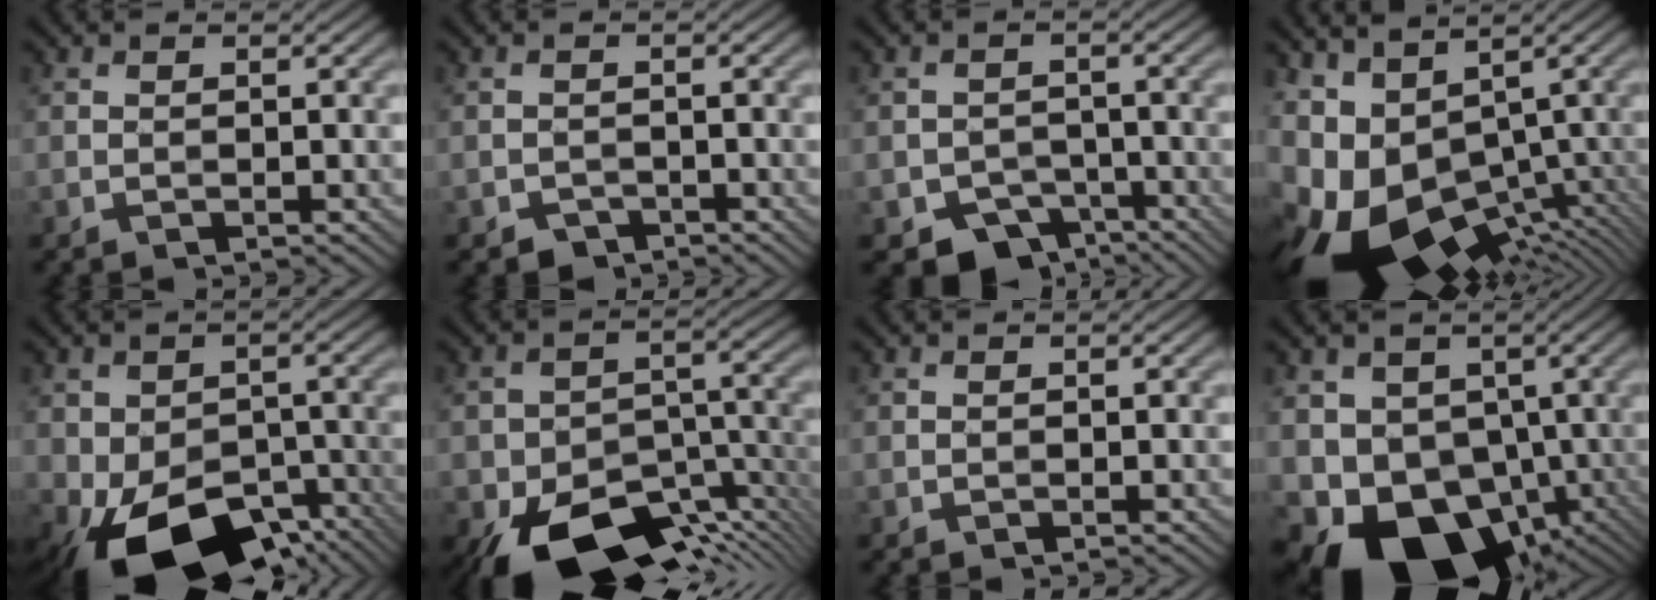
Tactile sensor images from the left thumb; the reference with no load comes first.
{"total": 1.8, "force": [-1.4, 1.0, 0.3], "torque": [-0.001, 0.001, -0.028]}
{"total": 5.6, "force": [-3.7, 3.7, 2.1], "torque": [-0.030, -0.010, -0.063]}
{"total": 12.8, "force": [-3.0, 7.7, 9.8], "torque": [-0.230, -0.015, -0.029]}
{"total": 14.9, "force": [-8.5, 8.2, 9.1], "torque": [-0.149, -0.046, -0.129]}
{"total": 15.0, "force": [-9.2, 7.5, 9.2], "torque": [-0.162, -0.022, -0.150]}
{"total": 0.0}
{"total": 13.7, "force": [-3.5, 10.9, 7.6], "torque": [-0.126, -0.030, -0.051]}